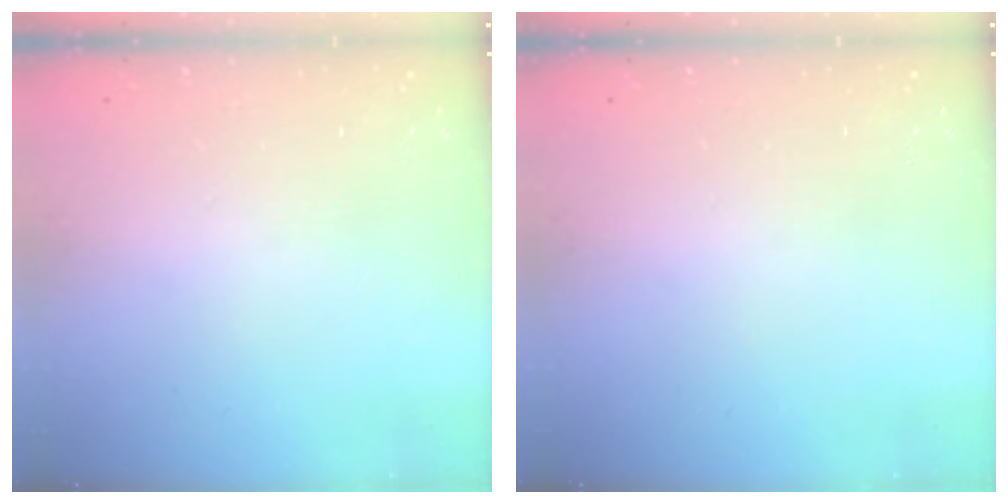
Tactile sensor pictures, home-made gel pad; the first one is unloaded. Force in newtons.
{"total": 0.0}